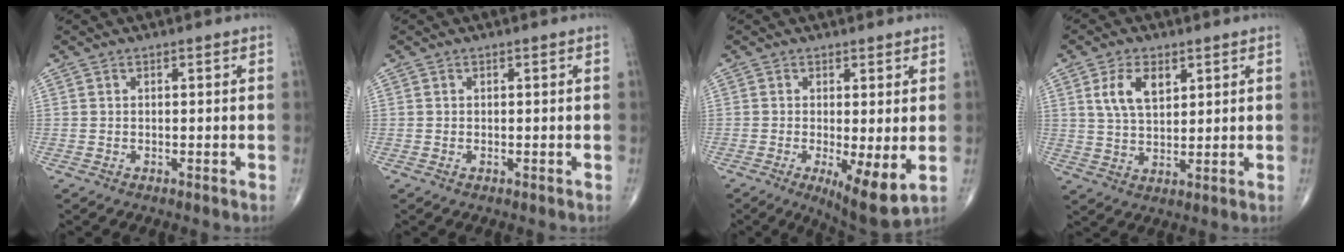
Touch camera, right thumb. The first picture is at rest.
{"total": 0.0}
{"total": 8.5, "force": [-1.5, 2.4, 8.0], "torque": [-0.129, -0.027, -0.020]}
{"total": 7.3, "force": [3.0, 4.1, 5.3], "torque": [-0.089, -0.011, 0.062]}